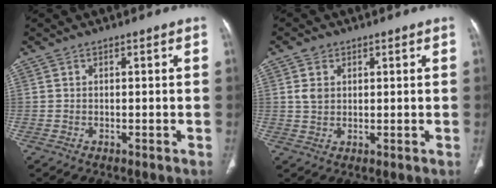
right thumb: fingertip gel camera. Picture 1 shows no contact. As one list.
[{"total": 3.6, "force": [1.2, 2.8, 1.9], "torque": [-0.028, -0.002, 0.027]}]